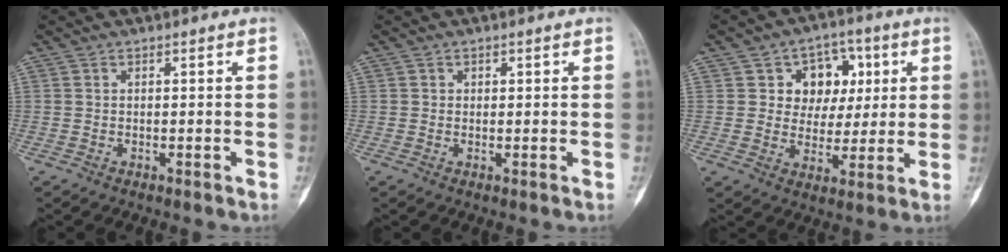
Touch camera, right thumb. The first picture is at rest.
{"total": 0.6, "force": [0.3, 0.6, 0.1], "torque": [0.010, 0.002, 0.002]}
{"total": 10.4, "force": [3.1, 8.6, 4.9], "torque": [-0.010, -0.001, 0.045]}